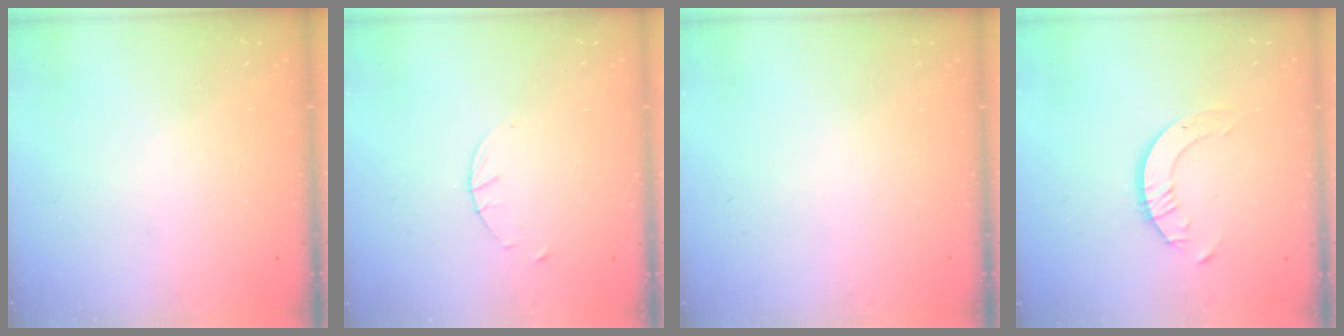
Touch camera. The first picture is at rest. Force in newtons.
{"total": 1.6, "press": 1.6, "slide": 0.2}
{"total": 0.0}
{"total": 3.3, "press": 3.3, "slide": 0.3}